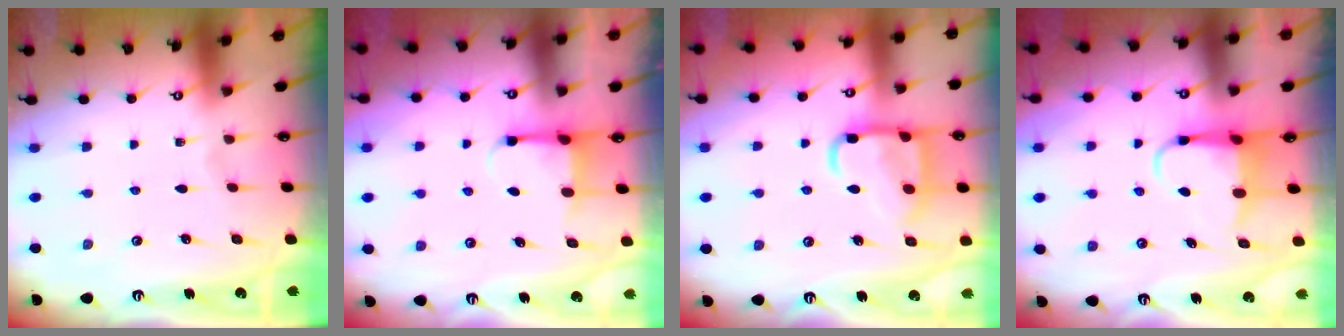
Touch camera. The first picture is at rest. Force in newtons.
{"total": 3.0, "press": 3.0, "slide": 0.8}
{"total": 14.4, "press": 14.4, "slide": 1.3}
{"total": 5.1, "press": 5.0, "slide": 0.4}